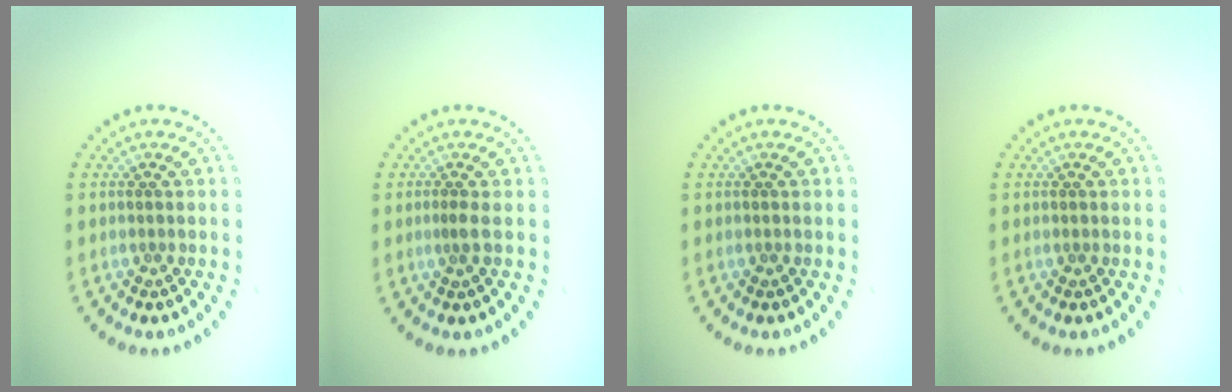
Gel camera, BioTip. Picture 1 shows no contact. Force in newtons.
{"total": 0.6, "press": 0.3, "slide": 0.5}
{"total": 0.0}
{"total": 0.0}